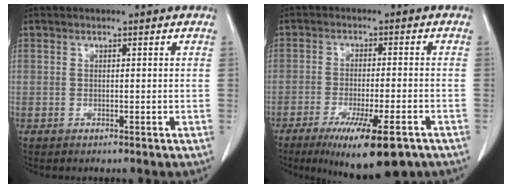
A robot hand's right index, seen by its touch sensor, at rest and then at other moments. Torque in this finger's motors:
{"motor_torque": [1.39, -0.75, 0.68, 0.19]}